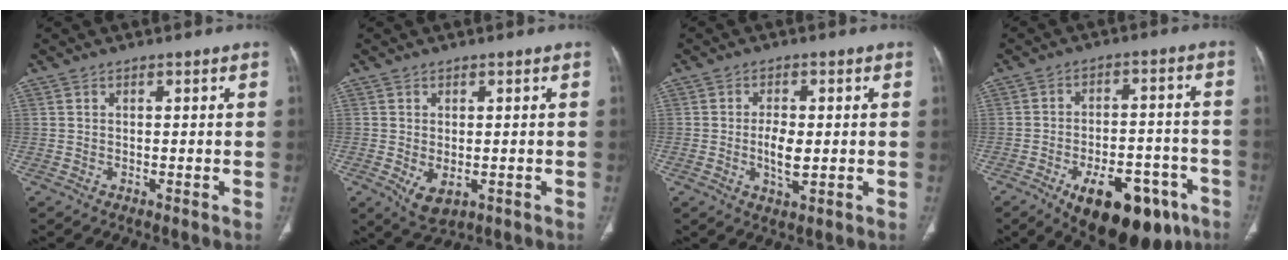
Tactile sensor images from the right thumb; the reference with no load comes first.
{"total": 4.7, "force": [-1.1, 2.8, 3.6], "torque": [-0.060, -0.009, -0.003]}
{"total": 5.0, "force": [-0.3, 2.3, 4.4], "torque": [-0.079, -0.006, -0.005]}
{"total": 18.7, "force": [-10.0, 9.1, 12.9], "torque": [-0.138, 0.050, -0.132]}